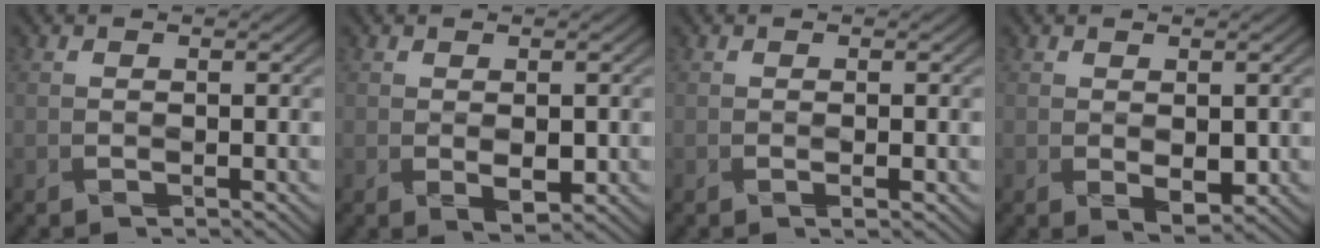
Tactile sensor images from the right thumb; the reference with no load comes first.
{"total": 2.3, "force": [-0.1, 1.1, 2.0], "torque": [-0.041, -0.005, 0.008]}
{"total": 0.8, "force": [-0.3, 0.0, 0.7], "torque": [-0.010, 0.002, -0.001]}
{"total": 2.7, "force": [-0.1, 1.4, 2.3], "torque": [-0.043, -0.008, 0.010]}